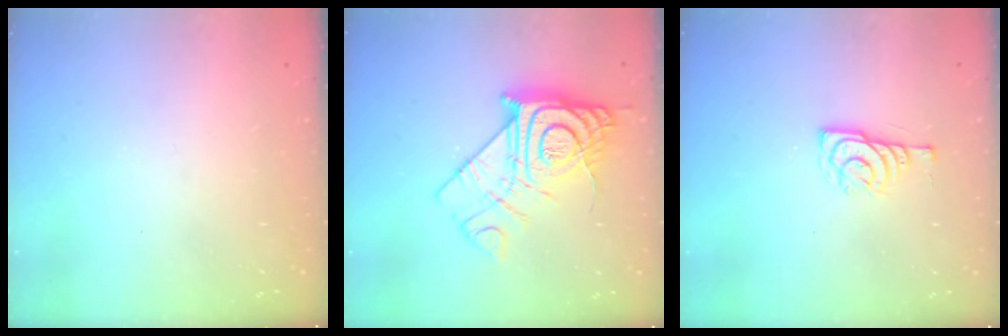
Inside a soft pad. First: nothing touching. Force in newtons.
{"total": 15.9, "press": 15.8, "slide": 1.7}
{"total": 7.7, "press": 7.7, "slide": 0.5}